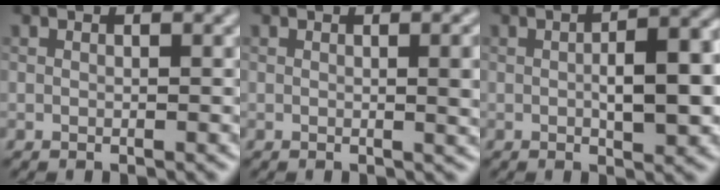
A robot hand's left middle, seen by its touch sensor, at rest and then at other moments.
{"total": 3.5, "force": [0.3, 1.0, 3.3], "torque": [-0.035, 0.004, 0.002]}
{"total": 6.7, "force": [-0.2, 2.4, 6.2], "torque": [-0.089, 0.000, 0.000]}